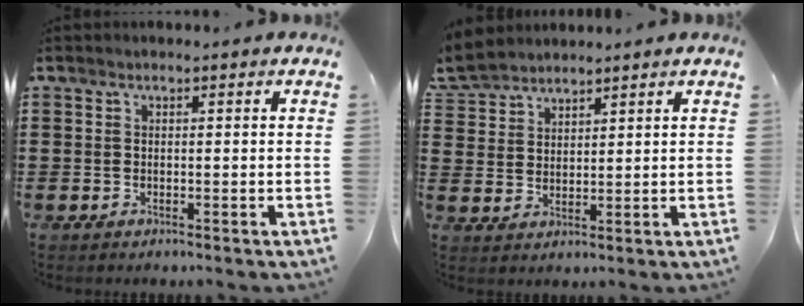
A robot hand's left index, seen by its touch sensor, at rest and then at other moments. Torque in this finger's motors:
{"motor_torque": [0.78, -0.94, 0.10, 0.03]}